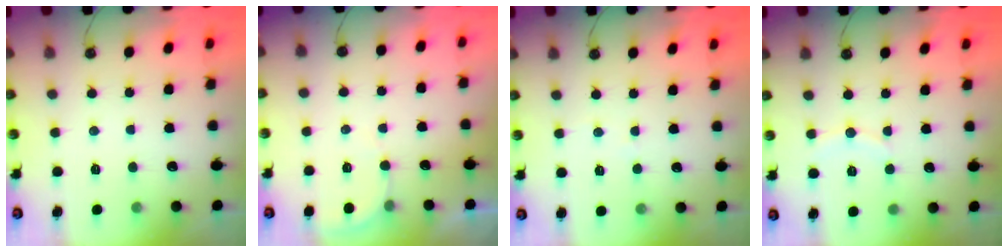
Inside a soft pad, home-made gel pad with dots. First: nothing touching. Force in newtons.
{"total": 2.8, "press": 2.8, "slide": 0.3}
{"total": 4.0, "press": 3.9, "slide": 0.4}
{"total": 7.0, "press": 7.0, "slide": 0.4}